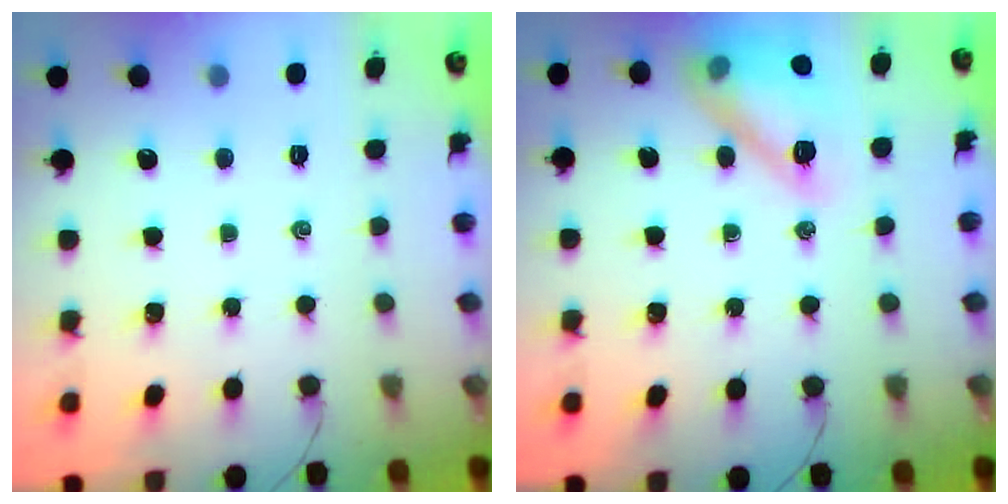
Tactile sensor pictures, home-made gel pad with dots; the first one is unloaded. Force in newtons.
{"total": 15.3, "press": 15.2, "slide": 1.7}